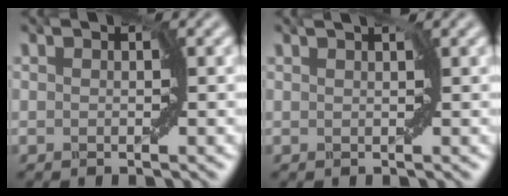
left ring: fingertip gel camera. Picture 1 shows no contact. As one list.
[{"total": 1.1, "force": [0.7, 0.2, 0.7], "torque": [-0.012, 0.006, 0.002]}]